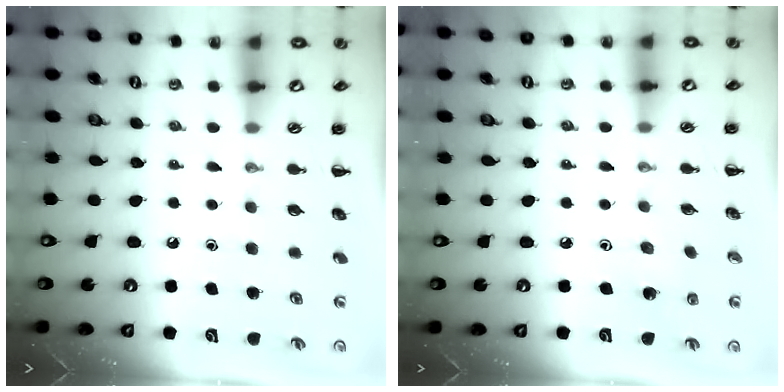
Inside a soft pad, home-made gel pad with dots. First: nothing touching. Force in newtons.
{"total": 1.9, "press": 1.9, "slide": 0.4}